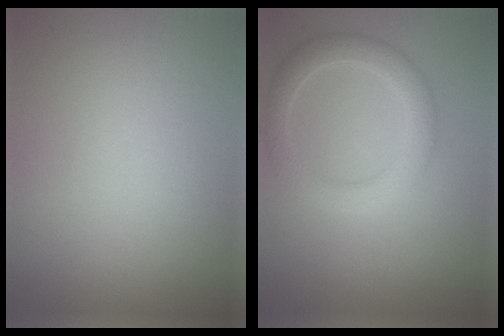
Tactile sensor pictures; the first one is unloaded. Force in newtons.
{"total": 3.4, "press": 3.4, "slide": 0.2}